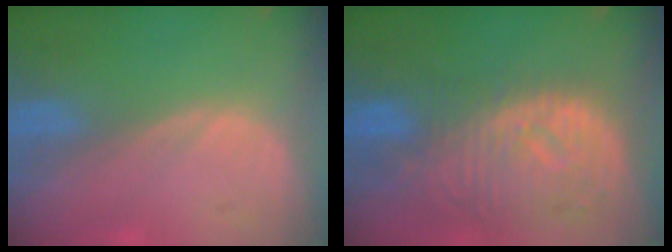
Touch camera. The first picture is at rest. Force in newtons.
{"total": 11.2, "press": 9.7, "slide": 5.5}